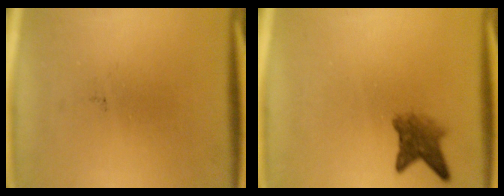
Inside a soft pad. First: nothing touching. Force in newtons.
{"total": 3.7}